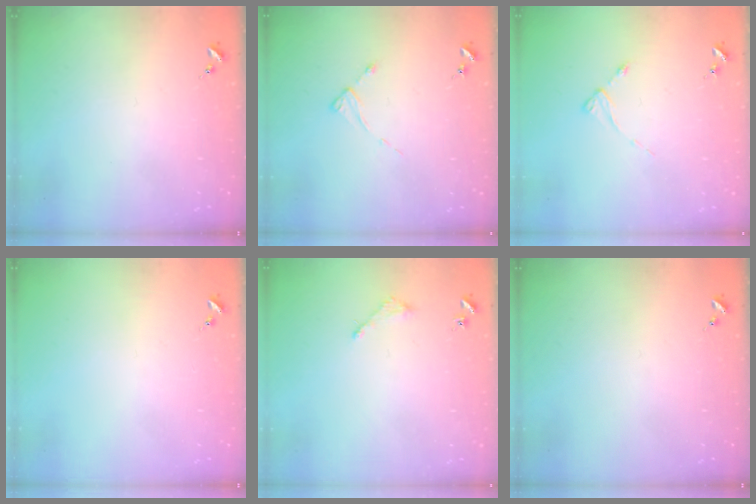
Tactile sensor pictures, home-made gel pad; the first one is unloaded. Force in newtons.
{"total": 2.3, "press": 2.3, "slide": 0.3}
{"total": 2.4, "press": 2.4, "slide": 0.3}
{"total": 0.0}
{"total": 3.0, "press": 3.0, "slide": 0.4}
{"total": 0.0}